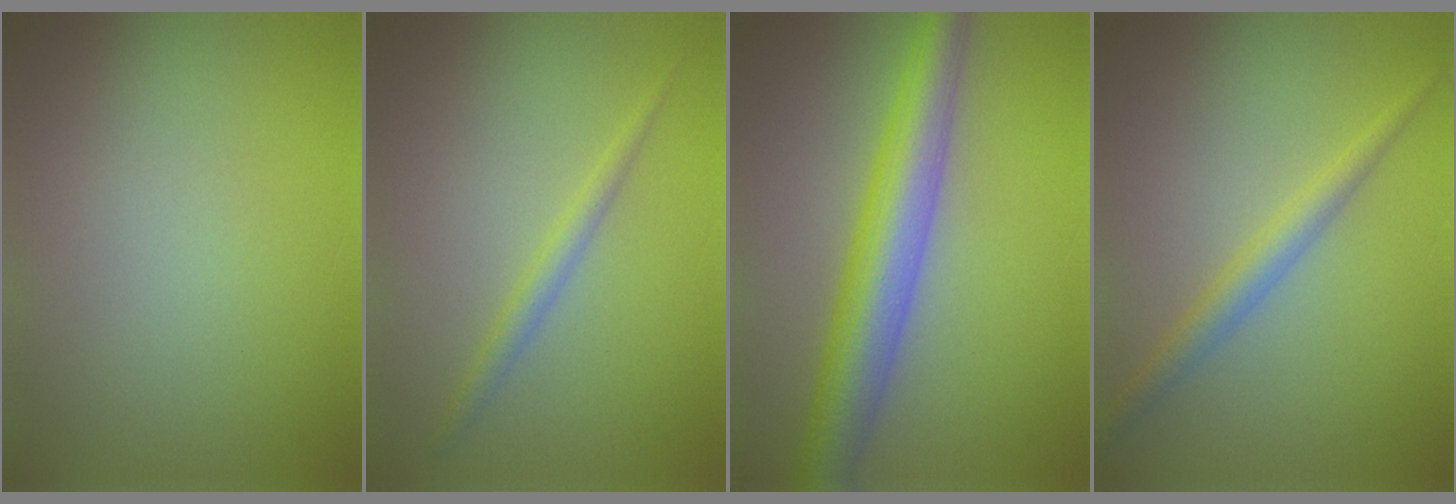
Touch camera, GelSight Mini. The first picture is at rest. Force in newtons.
{"total": 1.5, "press": 1.5, "slide": 0.1}
{"total": 6.9, "press": 6.9, "slide": 0.4}
{"total": 2.4, "press": 2.3, "slide": 0.2}